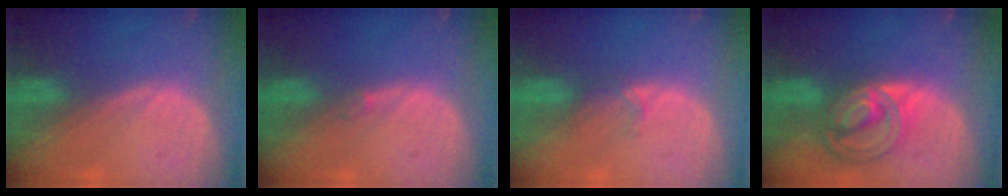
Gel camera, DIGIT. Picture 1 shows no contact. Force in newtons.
{"total": 0.6, "press": 0.5, "slide": 0.3}
{"total": 1.5, "press": 1.5, "slide": 0.2}
{"total": 8.5, "press": 7.3, "slide": 4.4}